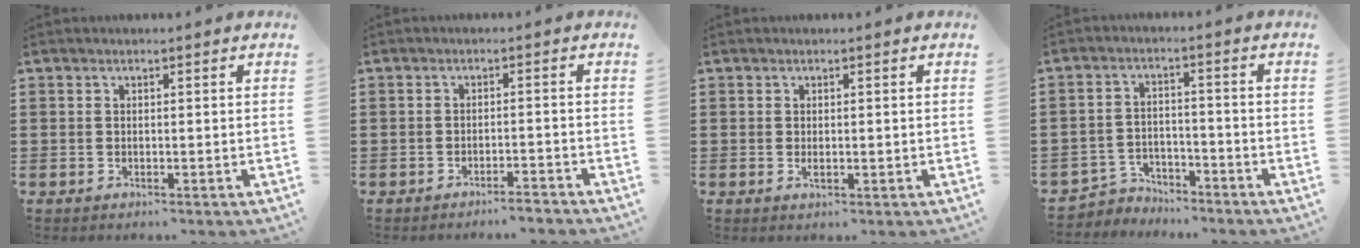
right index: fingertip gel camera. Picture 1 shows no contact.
{"total": 2.3, "force": [-2.3, -0.1, 0.4], "torque": [-0.010, 0.000, -0.047]}
{"total": 0.9, "force": [0.0, 0.4, 0.9], "torque": [-0.017, -0.001, -0.001]}
{"total": 3.4, "force": [-3.2, 1.1, -0.1], "torque": [-0.009, 0.006, -0.069]}